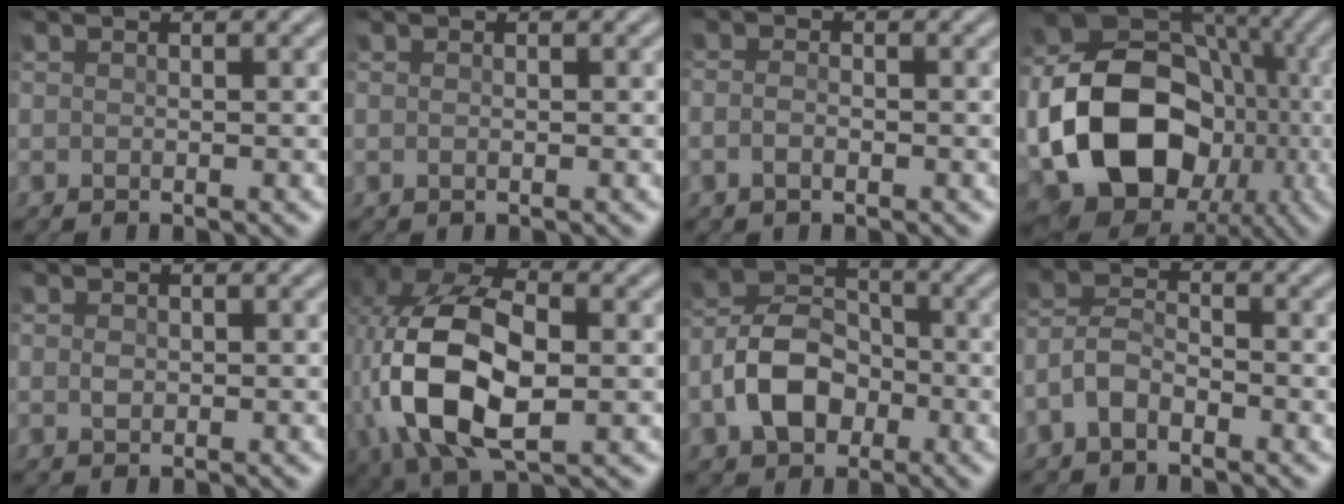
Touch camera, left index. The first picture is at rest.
{"total": 0.0}
{"total": 1.2, "force": [-0.6, 0.5, 0.8], "torque": [-0.022, 0.005, -0.017]}
{"total": 18.9, "force": [-4.5, 14.8, 10.9], "torque": [-0.197, -0.010, -0.088]}
{"total": 1.1, "force": [0.1, 0.8, 0.7], "torque": [-0.010, 0.003, -0.002]}
{"total": 12.5, "force": [-1.3, 7.0, 10.2], "torque": [-0.228, 0.002, -0.027]}
{"total": 6.4, "force": [-2.3, 4.4, 4.1], "torque": [-0.082, 0.011, -0.050]}
{"total": 3.3, "force": [-2.1, 1.6, 2.0], "torque": [-0.048, 0.010, -0.049]}